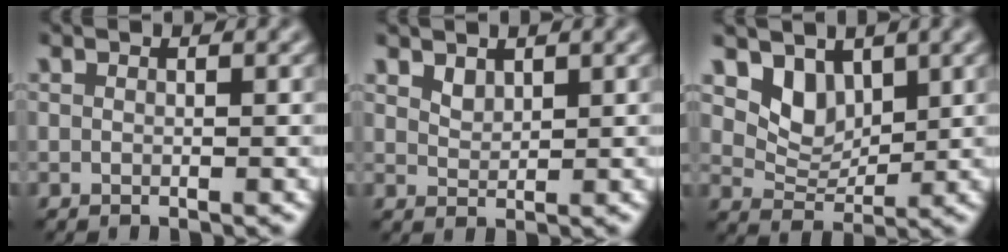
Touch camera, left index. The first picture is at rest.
{"total": 0.6, "force": [0.5, 0.3, 0.1], "torque": [-0.005, -0.003, 0.019]}
{"total": 3.0, "force": [1.4, 2.1, 1.5], "torque": [-0.033, -0.014, 0.027]}